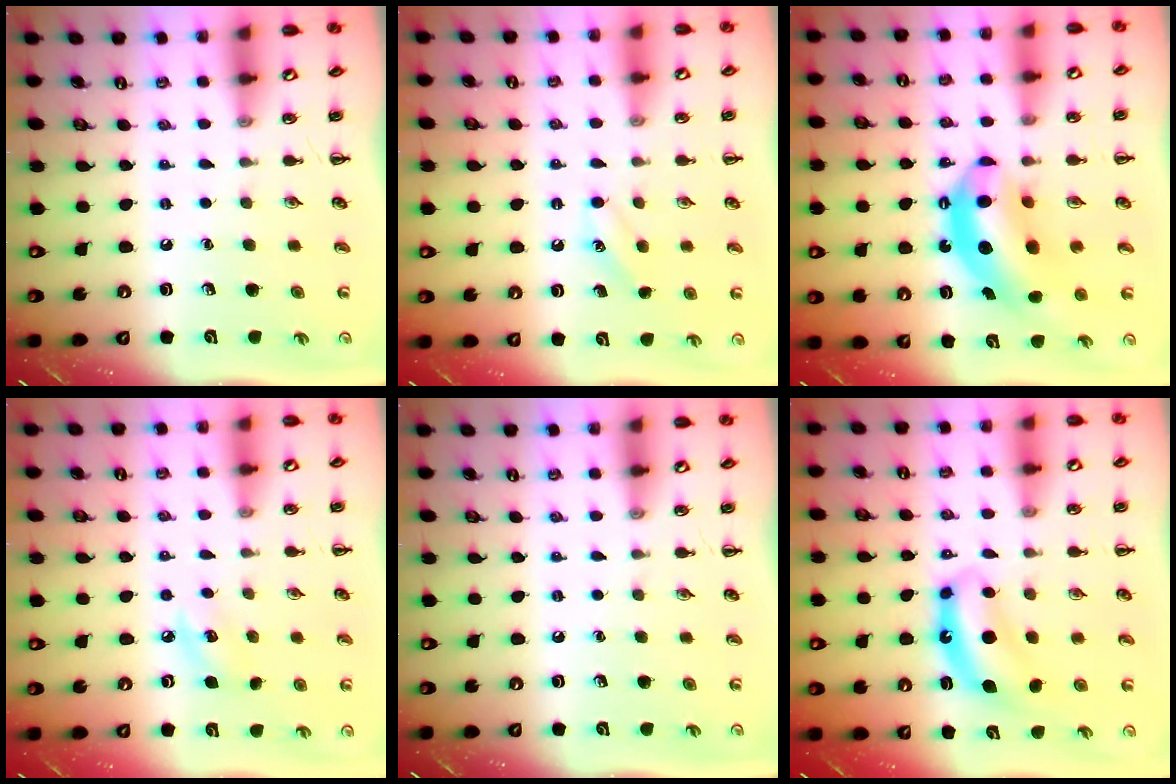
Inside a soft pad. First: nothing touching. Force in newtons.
{"total": 6.6, "press": 6.5, "slide": 1.5}
{"total": 12.6, "press": 12.2, "slide": 3.3}
{"total": 6.6, "press": 6.4, "slide": 1.5}
{"total": 0.0}
{"total": 8.2, "press": 8.0, "slide": 1.6}